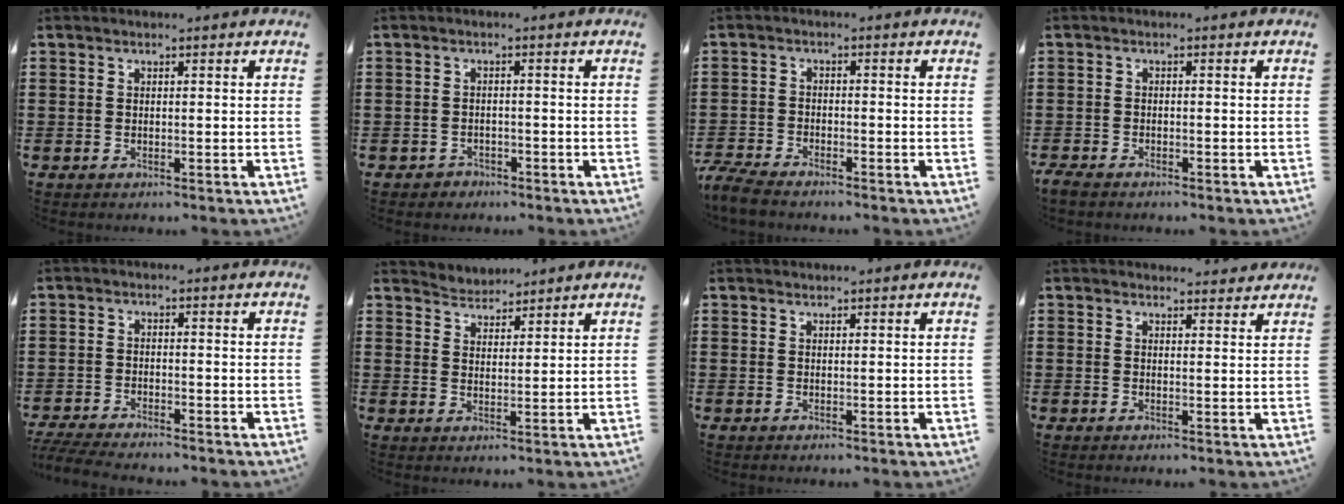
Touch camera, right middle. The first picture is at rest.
{"total": 1.3, "force": [-1.1, 0.7, -0.1], "torque": [-0.003, 0.004, -0.027]}
{"total": 3.8, "force": [-3.6, 0.4, 1.0], "torque": [-0.038, -0.006, -0.080]}
{"total": 1.6, "force": [-1.4, 0.5, 0.5], "torque": [-0.026, -0.002, -0.034]}
{"total": 3.6, "force": [-3.5, 0.1, 0.9], "torque": [-0.029, -0.007, -0.074]}
{"total": 2.9, "force": [2.7, 0.3, -1.0], "torque": [0.008, -0.011, 0.052]}
{"total": 0.7, "force": [0.7, 0.0, -0.1], "torque": [-0.001, -0.002, 0.013]}
{"total": 1.7, "force": [1.7, 0.2, 0.1], "torque": [0.002, 0.000, 0.032]}